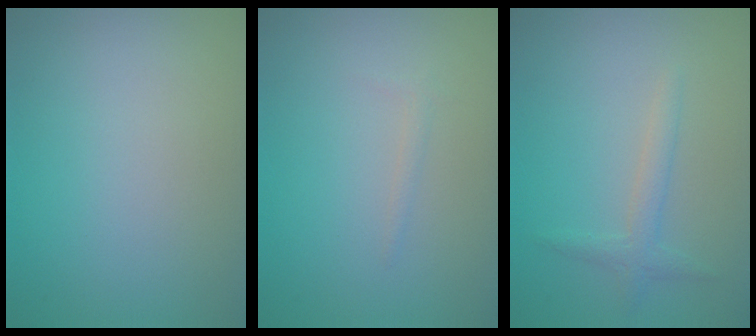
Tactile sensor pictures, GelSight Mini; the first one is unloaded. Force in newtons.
{"total": 0.6, "press": 0.6, "slide": 0.0}
{"total": 1.7, "press": 1.7, "slide": 0.1}